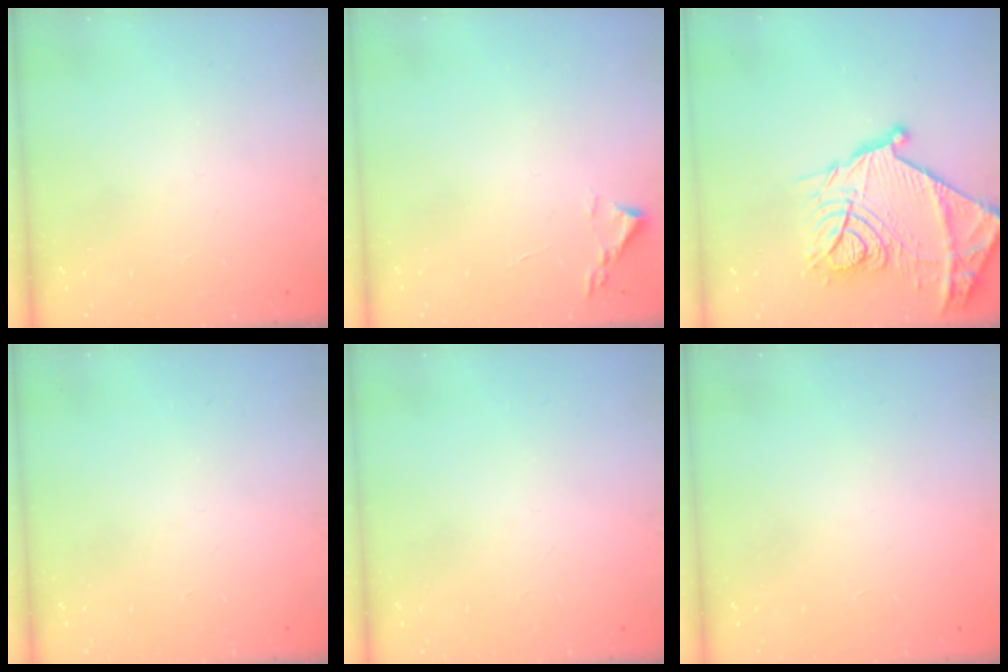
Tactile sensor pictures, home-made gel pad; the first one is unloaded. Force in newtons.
{"total": 1.8, "press": 1.7, "slide": 0.2}
{"total": 22.8, "press": 22.7, "slide": 1.7}
{"total": 0.0}
{"total": 0.0}
{"total": 1.7, "press": 1.7, "slide": 0.1}